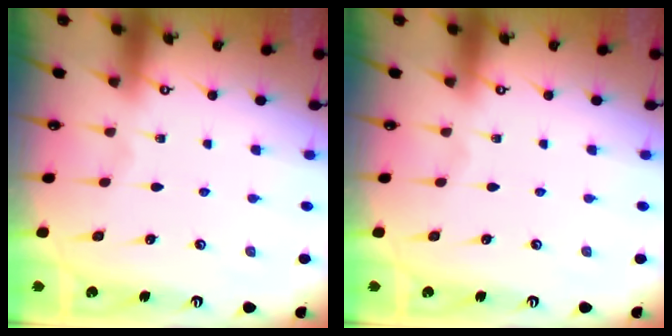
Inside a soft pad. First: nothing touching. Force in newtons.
{"total": 0.0}